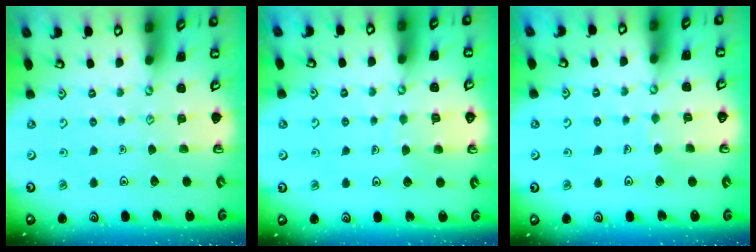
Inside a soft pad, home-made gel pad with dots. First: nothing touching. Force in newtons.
{"total": 5.1, "press": 5.1, "slide": 0.4}
{"total": 3.5, "press": 3.5, "slide": 0.3}